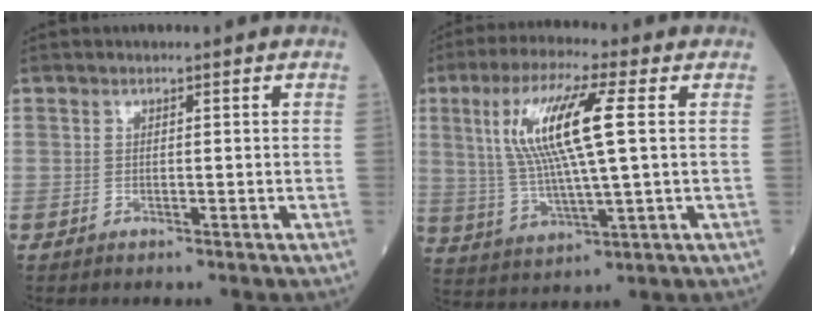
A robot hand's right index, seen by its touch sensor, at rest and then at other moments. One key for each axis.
{"total": 13.0, "fx": 3.1, "fy": 1.1, "fz": 12.5, "tx": -0.260, "ty": 0.009, "tz": 0.058}